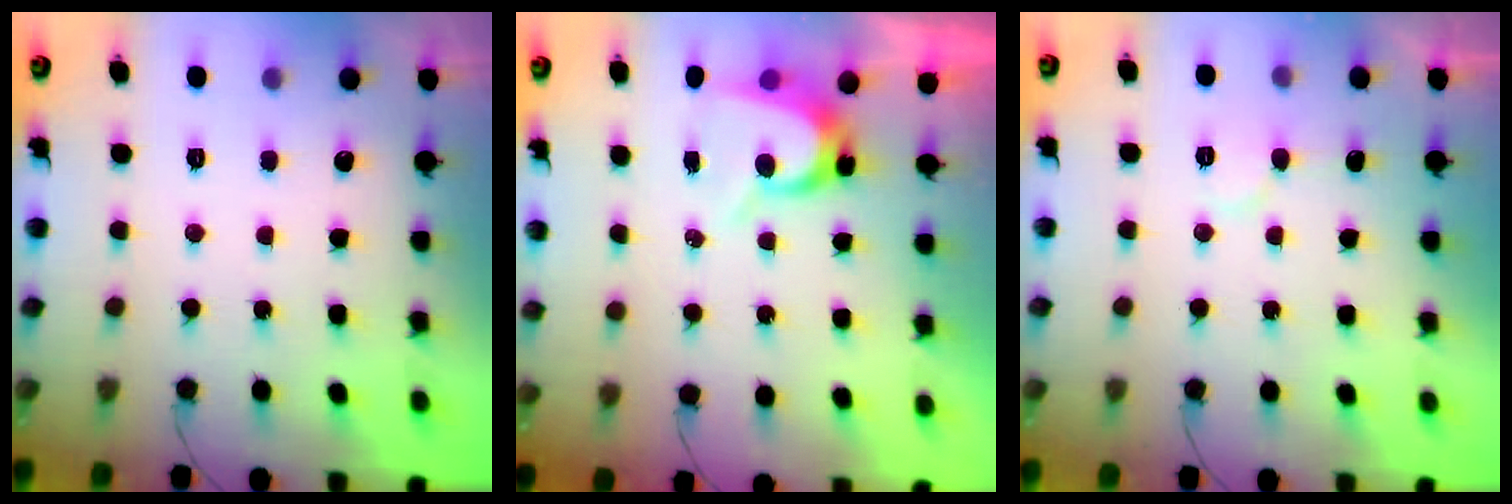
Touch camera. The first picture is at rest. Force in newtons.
{"total": 8.1, "press": 8.0, "slide": 0.9}
{"total": 6.6, "press": 6.6, "slide": 0.4}